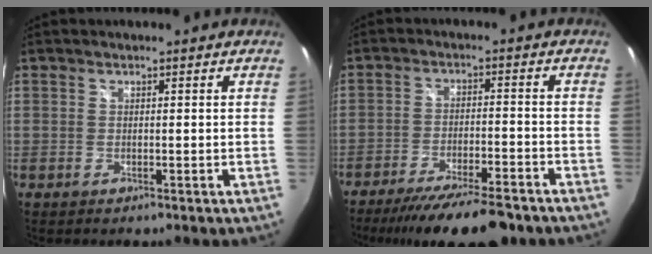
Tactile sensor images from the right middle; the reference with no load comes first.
{"total": 15.5, "force": [-12.8, 3.0, 8.1], "torque": [-0.158, -0.028, -0.195]}